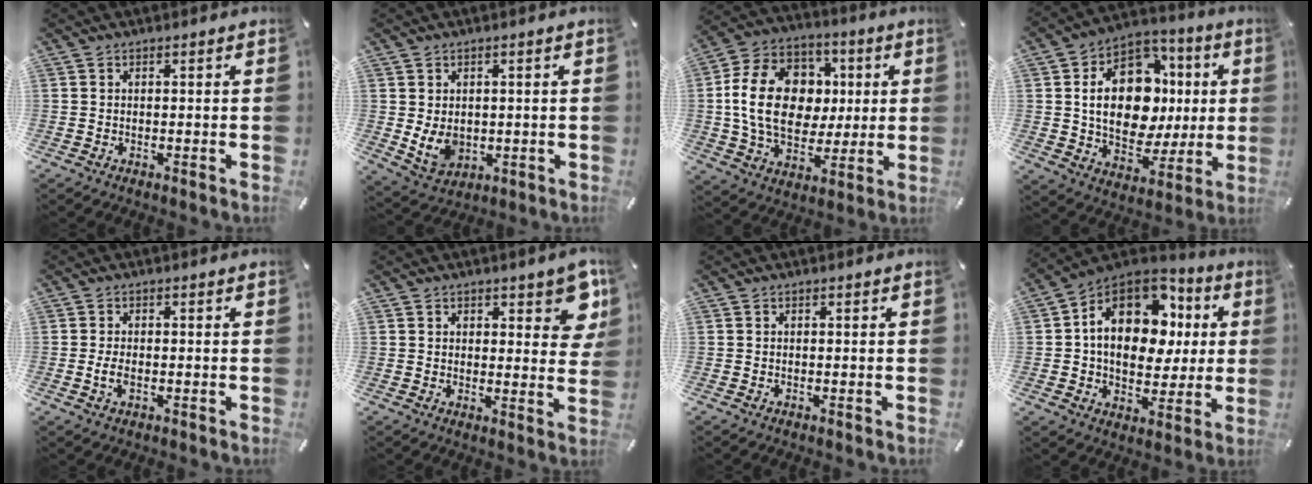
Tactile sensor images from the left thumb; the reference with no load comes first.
{"total": 6.7, "force": [0.5, 5.6, 3.7], "torque": [-0.081, -0.005, 0.010]}
{"total": 19.0, "force": [1.5, 14.9, 11.8], "torque": [-0.234, 0.016, 0.031]}
{"total": 19.7, "force": [2.2, 14.2, 13.5], "torque": [-0.235, -0.004, 0.043]}
{"total": 2.9, "force": [-0.7, 1.4, 2.4], "torque": [-0.055, -0.003, -0.014]}
{"total": 7.3, "force": [4.1, 3.6, 4.9], "torque": [-0.045, -0.021, 0.066]}
{"total": 0.0}
{"total": 18.5, "force": [3.9, 13.3, 12.2], "torque": [-0.204, -0.012, 0.068]}